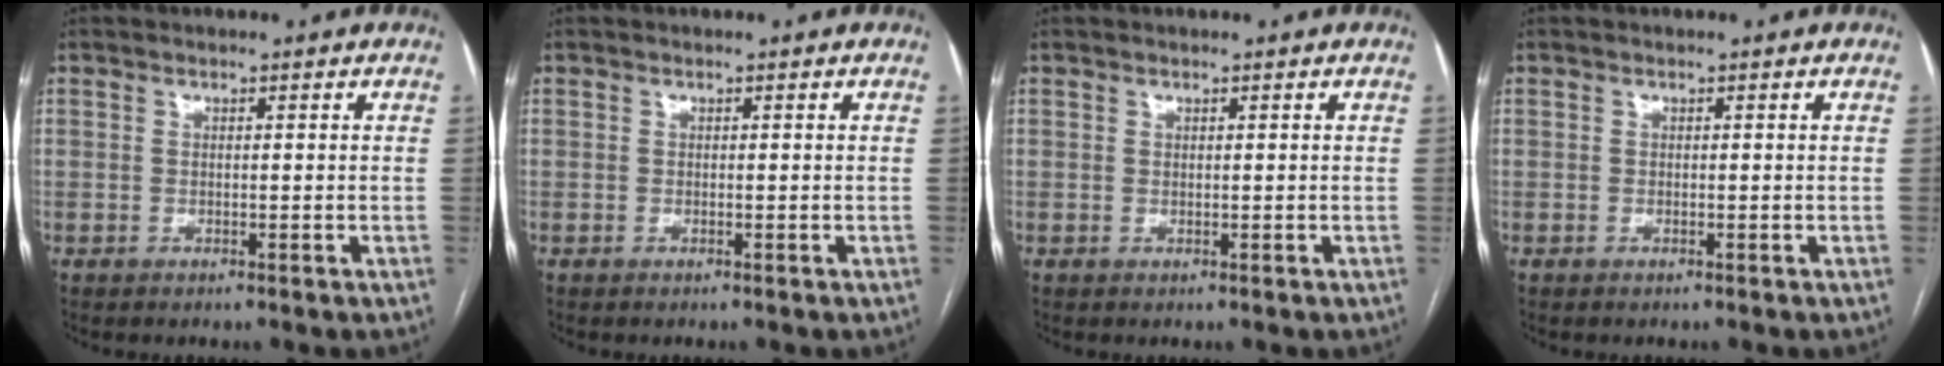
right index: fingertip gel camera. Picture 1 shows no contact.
{"total": 0.0}
{"total": 0.0}
{"total": 0.0}